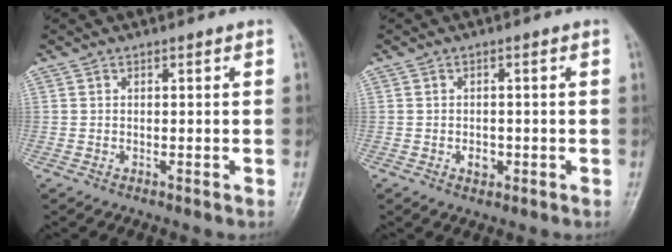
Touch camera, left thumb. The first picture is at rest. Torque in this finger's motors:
{"motor_torque": [-0.01, 0.02, 0.17, -0.05, 0.00]}